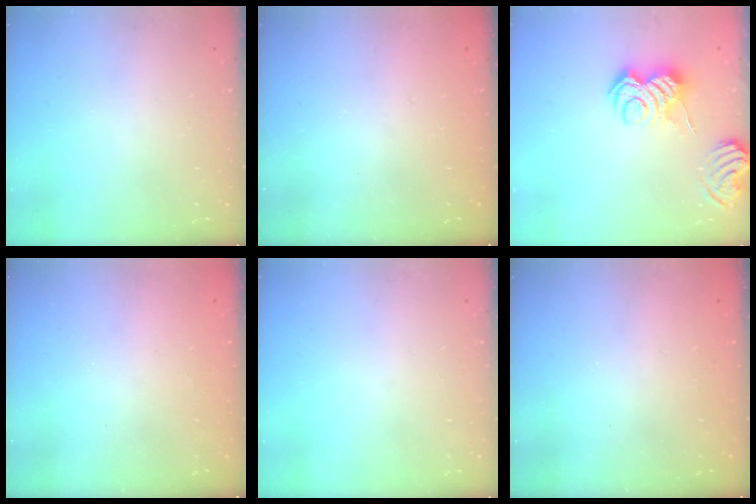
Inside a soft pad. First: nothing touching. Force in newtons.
{"total": 2.5, "press": 2.3, "slide": 0.8}
{"total": 5.7, "press": 5.6, "slide": 0.6}
{"total": 2.3, "press": 2.2, "slide": 0.8}
{"total": 0.0}
{"total": 1.8, "press": 1.7, "slide": 0.5}